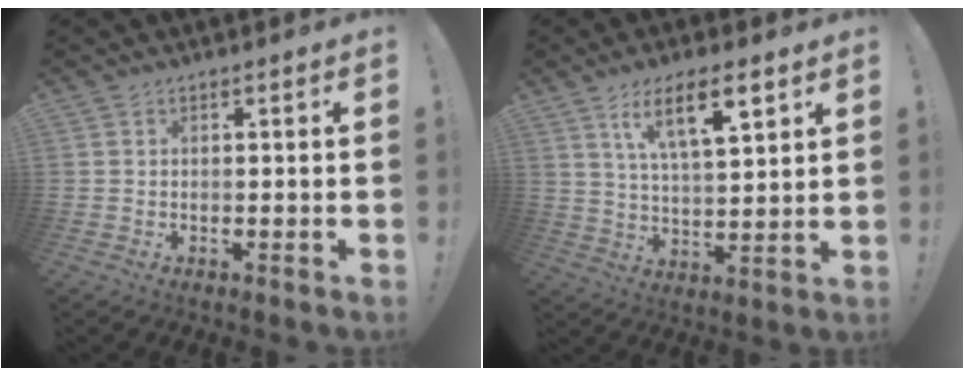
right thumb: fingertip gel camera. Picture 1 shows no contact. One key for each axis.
{"total": 12.5, "fx": 6.6, "fy": 3.6, "fz": 10.0, "tx": -0.161, "ty": -0.025, "tz": 0.109}